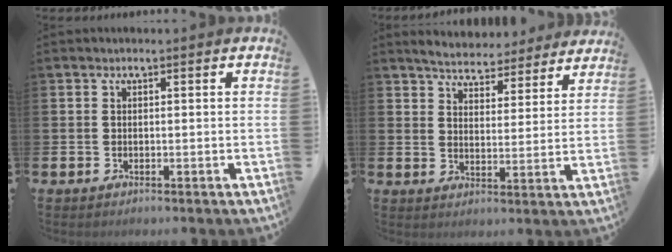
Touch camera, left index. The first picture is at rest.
{"total": 5.1, "force": [5.0, 0.8, 0.3], "torque": [-0.023, -0.038, 0.086]}